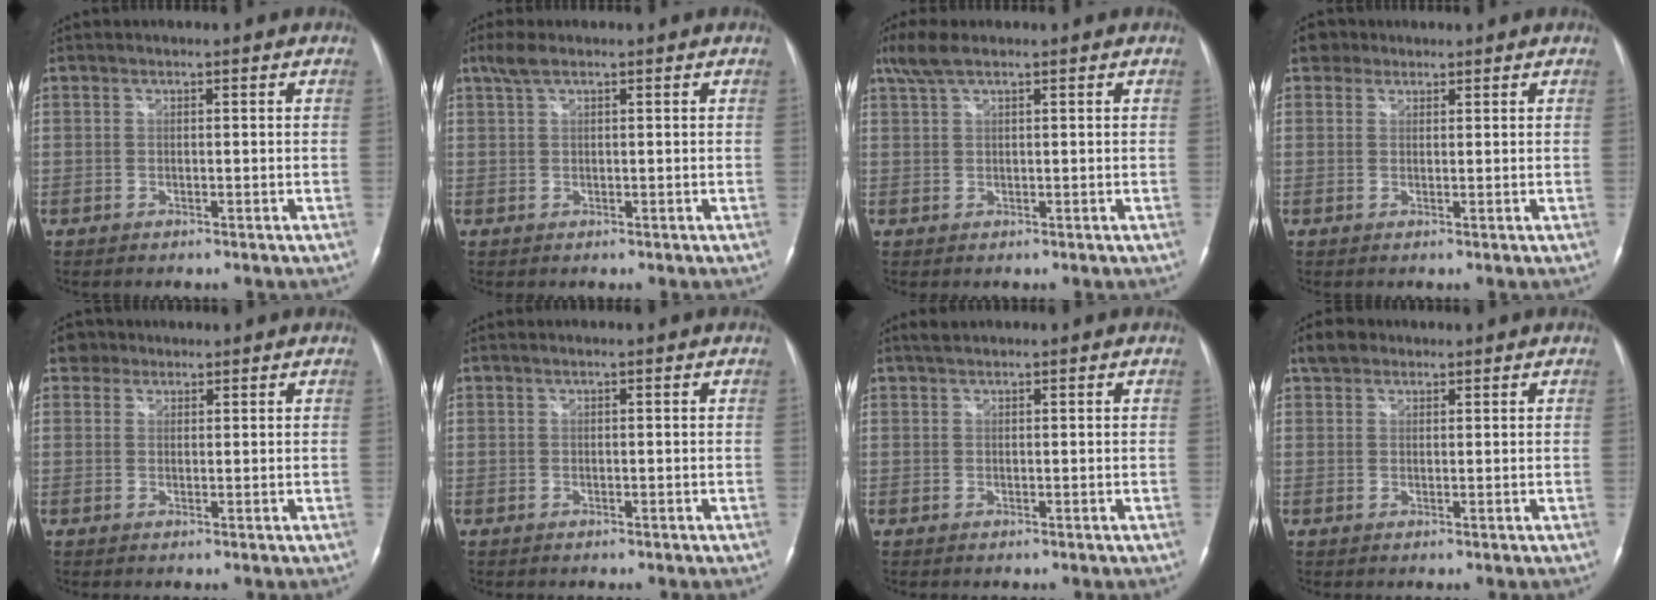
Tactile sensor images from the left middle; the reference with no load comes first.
{"total": 2.4, "force": [1.7, 0.5, 1.6], "torque": [-0.040, 0.014, 0.038]}
{"total": 3.8, "force": [2.8, 0.7, 2.5], "torque": [-0.062, 0.018, 0.061]}
{"total": 2.3, "force": [1.7, 1.6, 0.0], "torque": [0.001, 0.013, 0.025]}
{"total": 2.5, "force": [1.8, 1.7, 0.0], "torque": [0.003, 0.011, 0.026]}
{"total": 0.0}
{"total": 1.3, "force": [1.2, 0.2, 0.5], "torque": [-0.014, 0.011, 0.025]}
{"total": 3.1, "force": [2.2, 1.9, 1.0], "torque": [-0.024, 0.018, 0.040]}